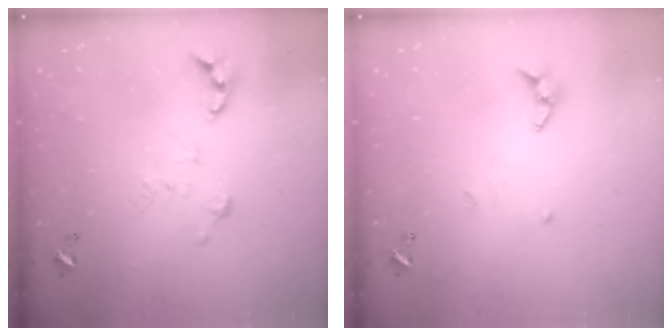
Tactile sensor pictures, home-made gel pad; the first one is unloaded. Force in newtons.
{"total": 7.9, "press": 7.9, "slide": 0.2}